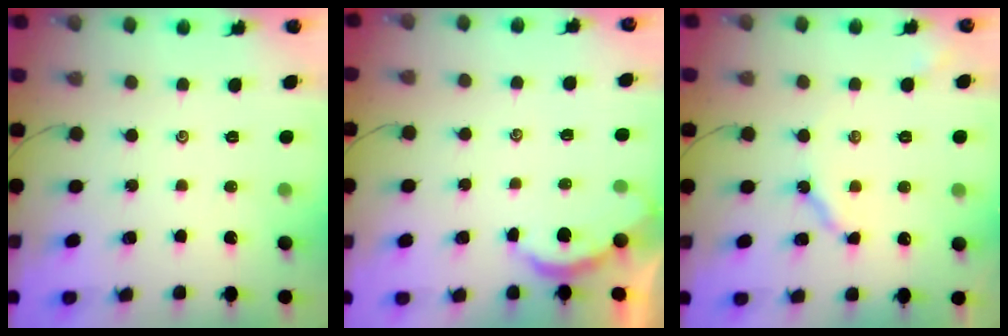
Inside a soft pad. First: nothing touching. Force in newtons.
{"total": 2.0, "press": 2.0, "slide": 0.2}
{"total": 4.7, "press": 4.7, "slide": 0.6}